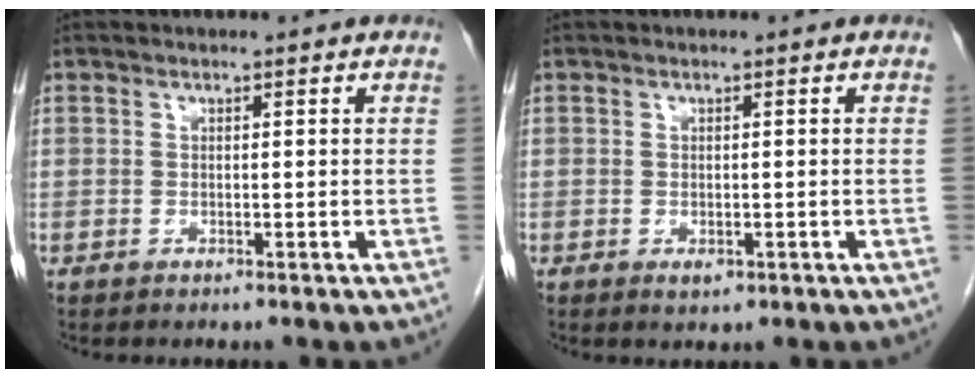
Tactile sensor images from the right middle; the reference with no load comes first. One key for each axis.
{"total": 1.2, "fx": -0.5, "fy": 0.6, "fz": 0.9, "tx": -0.008, "ty": -0.002, "tz": -0.002}